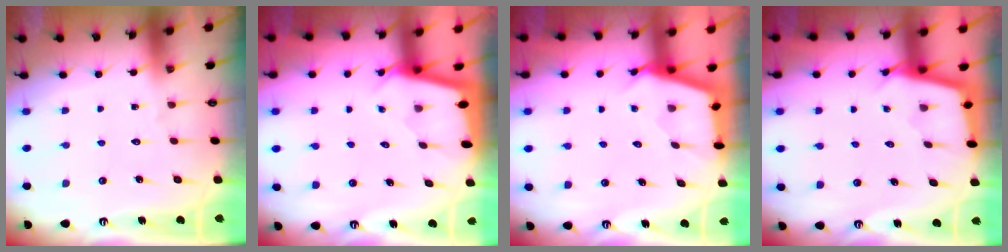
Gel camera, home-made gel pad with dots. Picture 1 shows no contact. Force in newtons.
{"total": 2.0, "press": 2.0, "slide": 0.1}
{"total": 2.4, "press": 2.4, "slide": 0.2}
{"total": 2.3, "press": 2.3, "slide": 0.2}